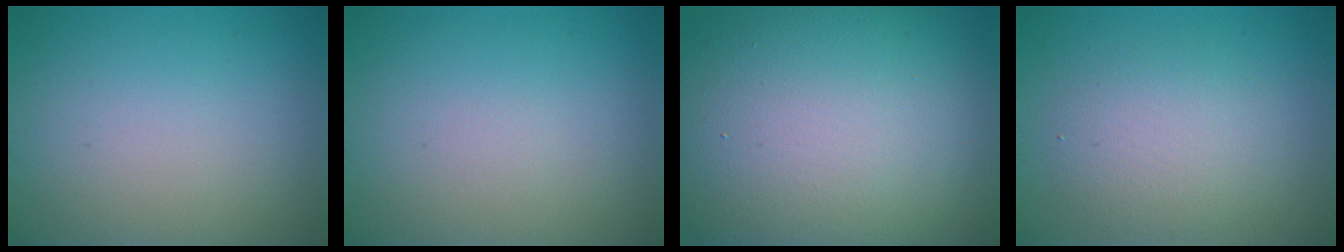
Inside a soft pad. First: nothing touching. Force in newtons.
{"total": 0.0}
{"total": 18.3, "press": 18.3, "slide": 1.0}
{"total": 2.0, "press": 2.0, "slide": 0.2}